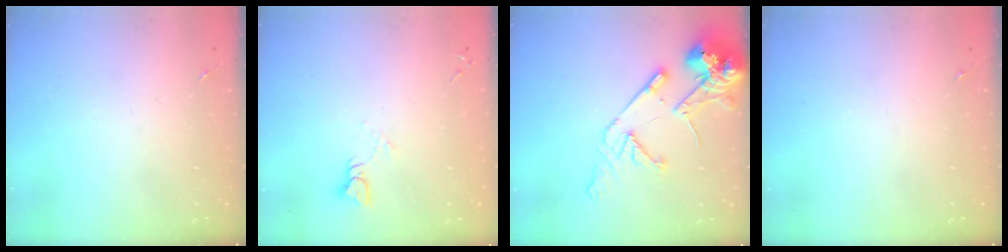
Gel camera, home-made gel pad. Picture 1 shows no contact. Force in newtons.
{"total": 3.9, "press": 3.9, "slide": 0.3}
{"total": 15.7, "press": 15.5, "slide": 2.3}
{"total": 0.0}